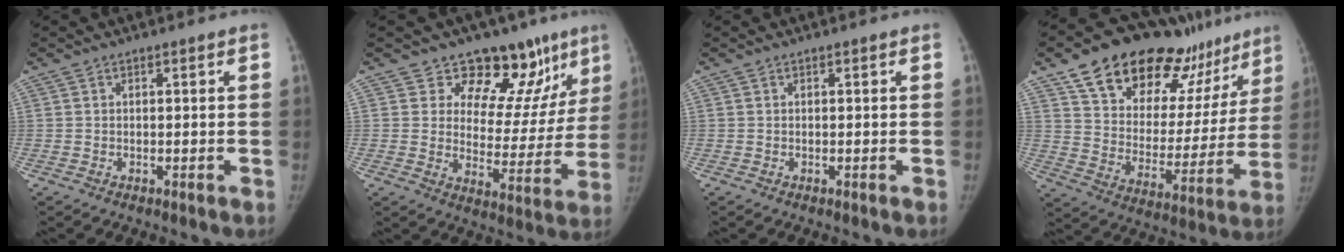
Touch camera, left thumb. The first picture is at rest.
{"total": 15.6, "force": [11.3, 8.7, 6.4], "torque": [-0.016, -0.074, 0.144]}
{"total": 0.0}
{"total": 27.6, "force": [19.8, 13.8, 13.4], "torque": [-0.165, -0.064, 0.294]}